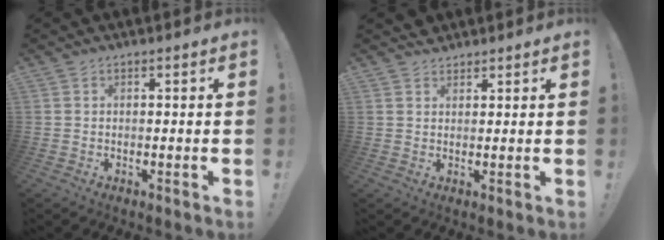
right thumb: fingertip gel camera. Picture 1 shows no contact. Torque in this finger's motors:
{"motor_torque": [-0.16, 0.22, 0.28, 0.29, 0.00]}